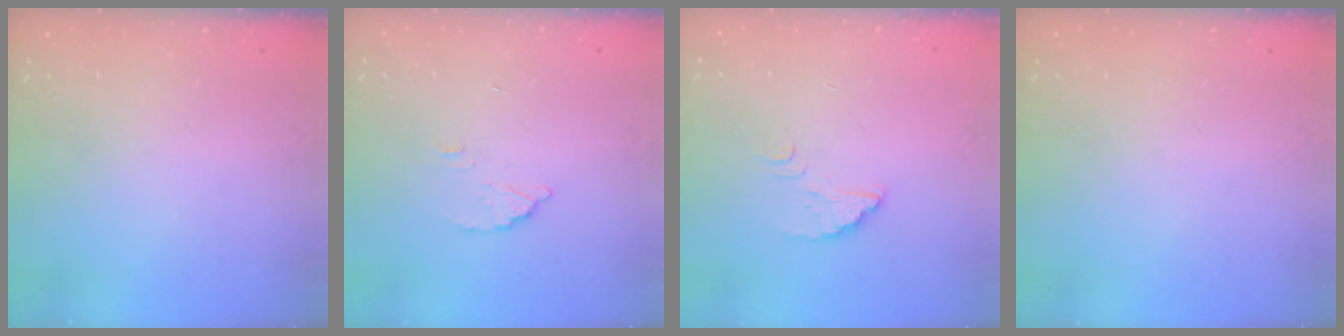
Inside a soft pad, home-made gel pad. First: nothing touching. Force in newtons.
{"total": 2.7, "press": 2.7, "slide": 0.1}
{"total": 3.4, "press": 3.4, "slide": 0.2}
{"total": 0.0}